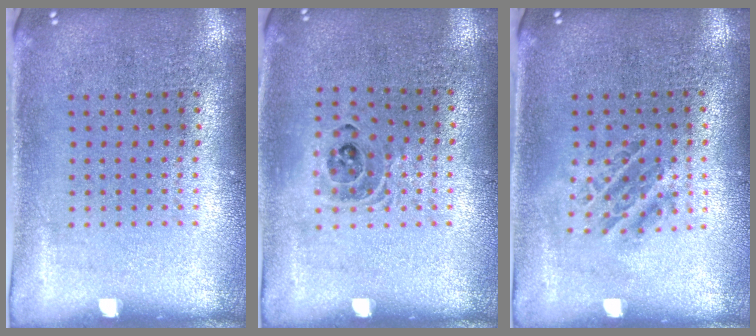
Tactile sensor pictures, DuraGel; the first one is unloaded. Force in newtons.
{"total": 1.1, "press": 1.0, "slide": 0.4}
{"total": 1.1, "press": 1.0, "slide": 0.4}